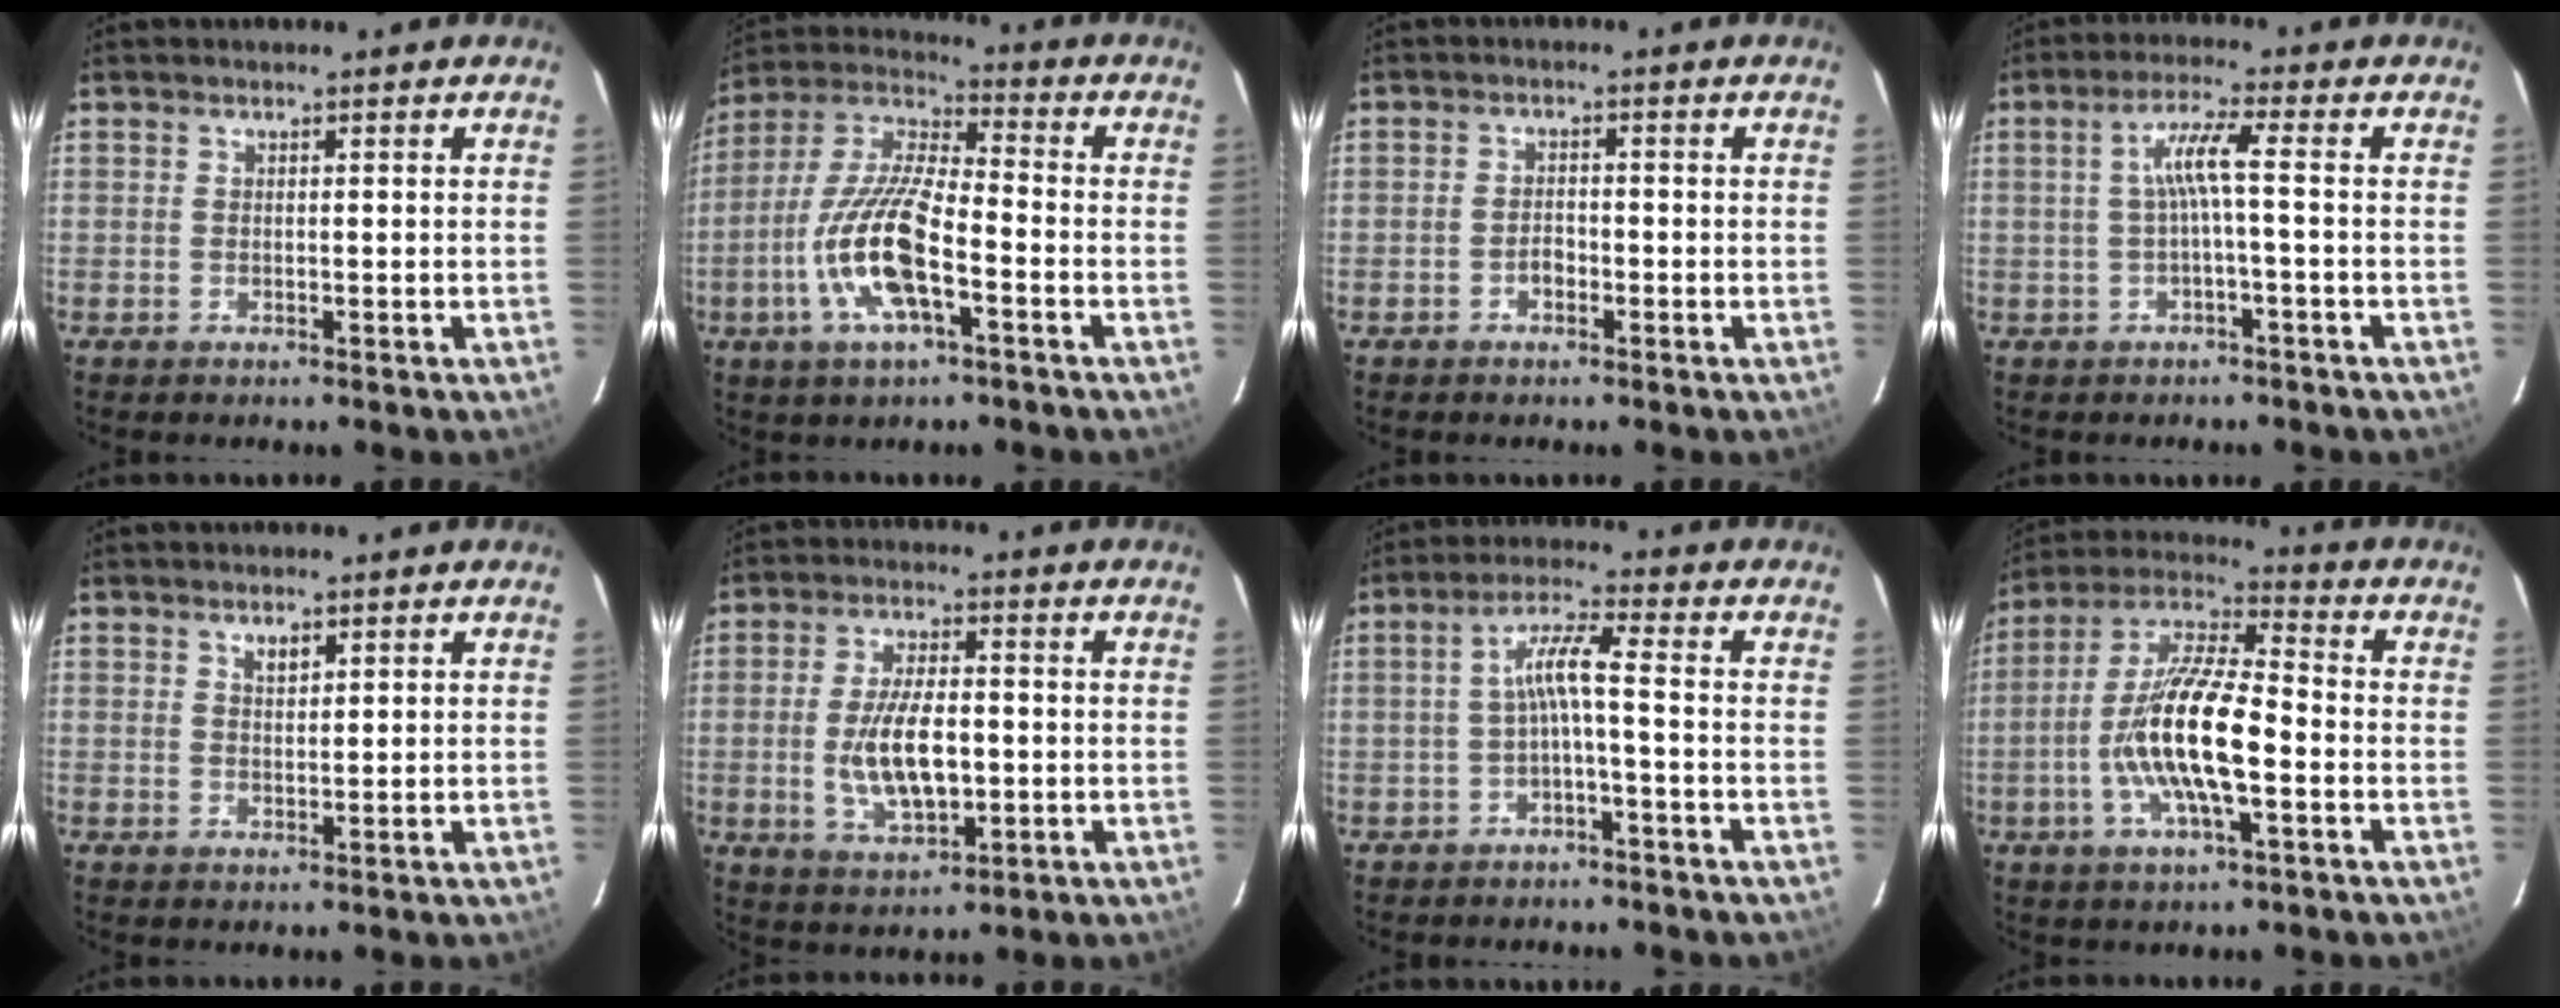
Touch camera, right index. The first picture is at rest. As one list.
[{"total": 15.2, "force": [-5.5, 4.5, 13.4], "torque": [-0.278, -0.006, -0.111]}, {"total": 1.9, "force": [-1.1, 1.2, 0.9], "torque": [-0.019, 0.006, -0.019]}, {"total": 4.7, "force": [-0.8, -0.5, 4.6], "torque": [-0.090, 0.004, -0.011]}, {"total": 1.8, "force": [1.1, 0.9, 1.2], "torque": [-0.016, 0.003, 0.020]}, {"total": 10.8, "force": [-1.3, 4.8, 9.7], "torque": [-0.190, -0.005, -0.016]}, {"total": 5.0, "force": [-1.6, -0.1, 4.7], "torque": [-0.102, 0.011, -0.028]}, {"total": 16.0, "force": [-3.7, 4.3, 14.9], "torque": [-0.293, -0.001, -0.076]}]